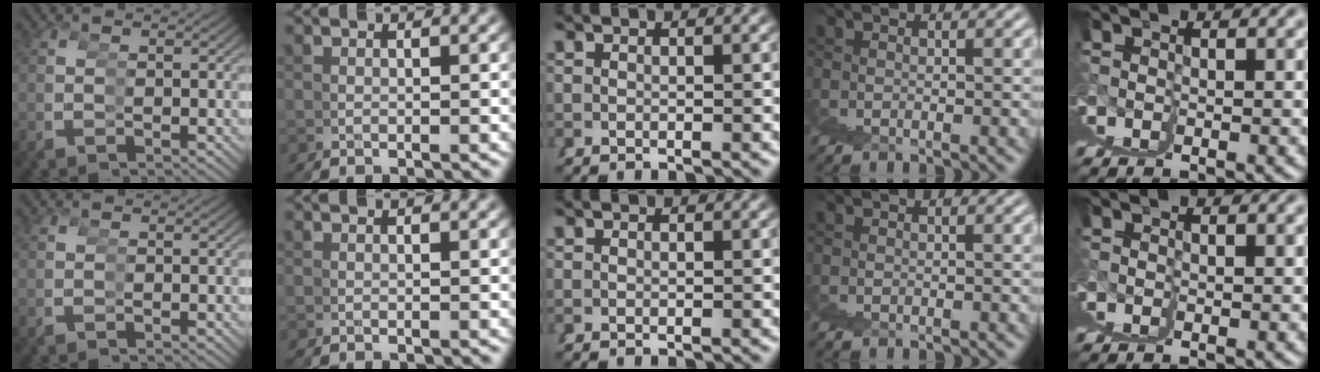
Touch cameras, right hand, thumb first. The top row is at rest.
{}